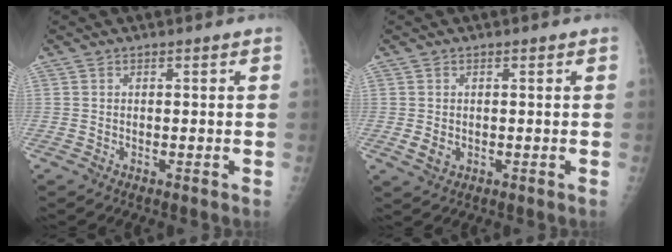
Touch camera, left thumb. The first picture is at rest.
{"total": 2.3, "force": [-0.2, 1.8, 1.3], "torque": [-0.019, -0.003, 0.003]}